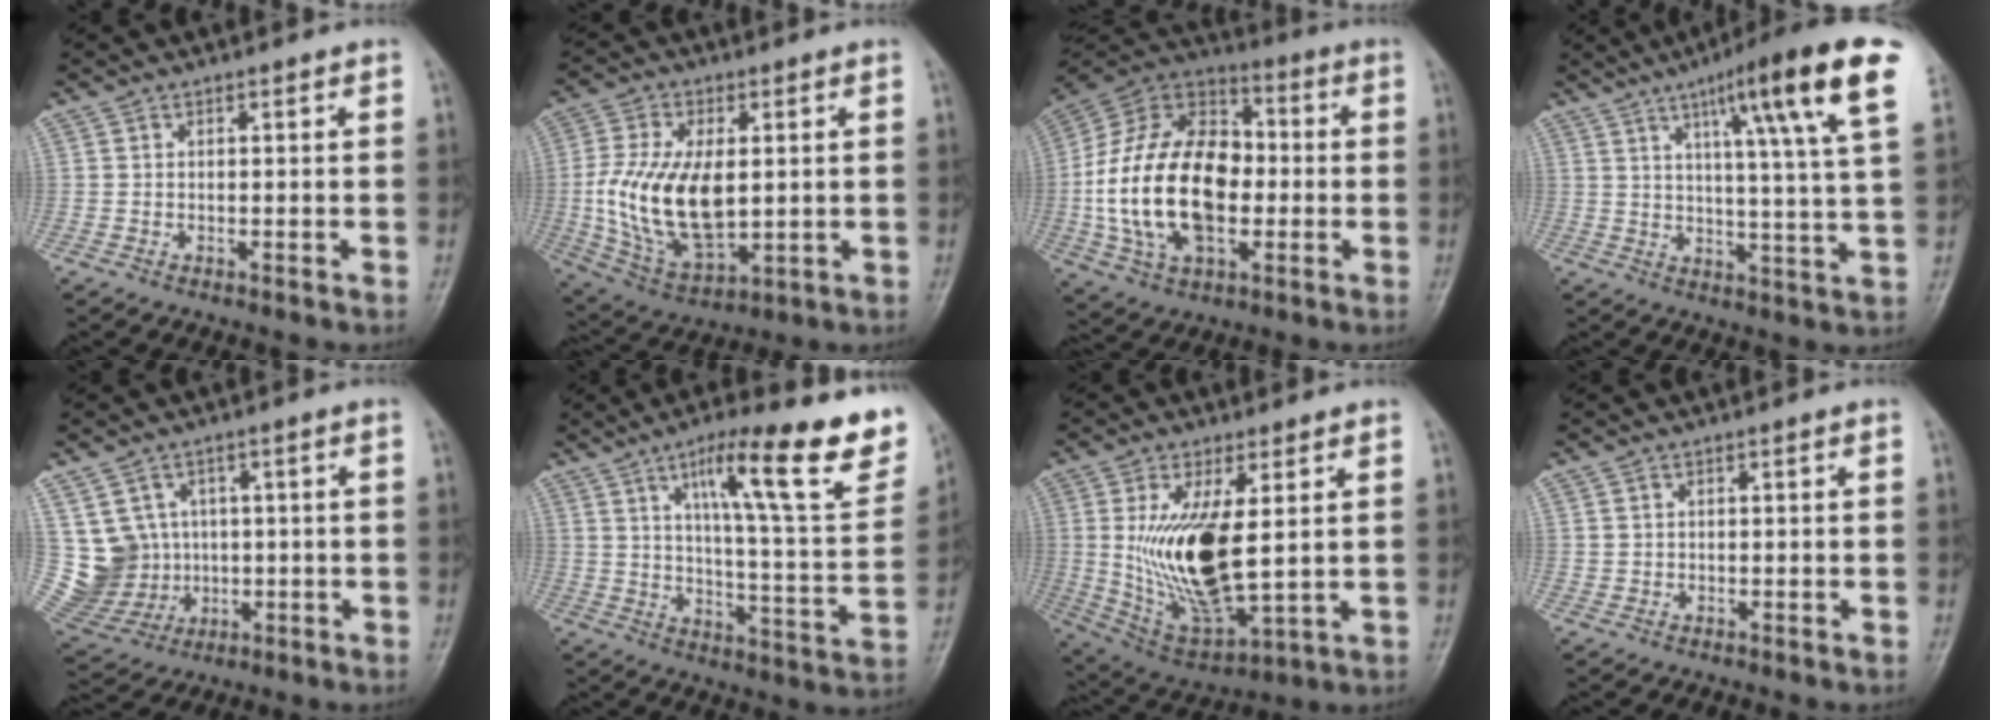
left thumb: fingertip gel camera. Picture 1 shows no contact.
{"total": 17.3, "force": [0.4, 9.5, 14.4], "torque": [-0.274, -0.011, 0.022]}
{"total": 24.8, "force": [-2.2, 15.8, 19.0], "torque": [-0.345, 0.021, -0.034]}
{"total": 18.2, "force": [8.8, 1.7, 15.8], "torque": [-0.219, -0.024, 0.120]}
{"total": 10.2, "force": [1.7, 9.8, 2.5], "torque": [-0.023, 0.016, 0.055]}
{"total": 23.1, "force": [12.8, 4.5, 18.7], "torque": [-0.236, -0.043, 0.191]}
{"total": 16.7, "force": [1.9, 6.9, 15.1], "torque": [-0.280, -0.024, 0.056]}
{"total": 1.1, "force": [0.2, 1.1, 0.2], "torque": [0.004, 0.002, 0.003]}